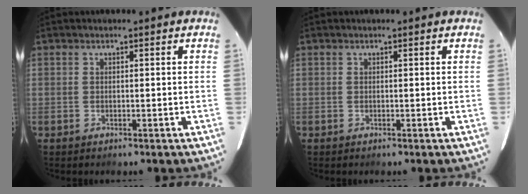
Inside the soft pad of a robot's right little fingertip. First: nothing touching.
{"total": 0.0}